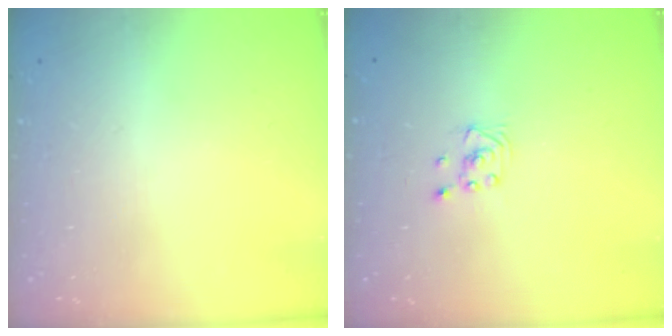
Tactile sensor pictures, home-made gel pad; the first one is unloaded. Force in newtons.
{"total": 2.0, "press": 2.0, "slide": 0.1}